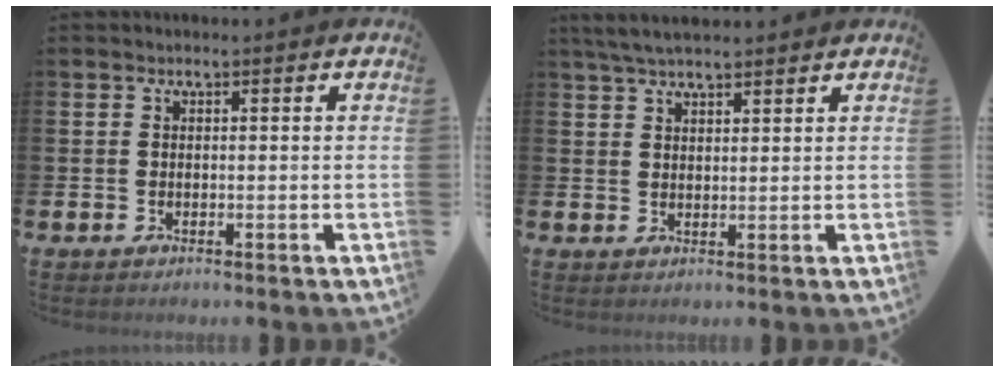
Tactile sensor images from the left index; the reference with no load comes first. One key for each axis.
{"total": 4.3, "fx": 3.8, "fy": 0.9, "fz": 1.6, "tx": -0.037, "ty": -0.006, "tz": 0.071}